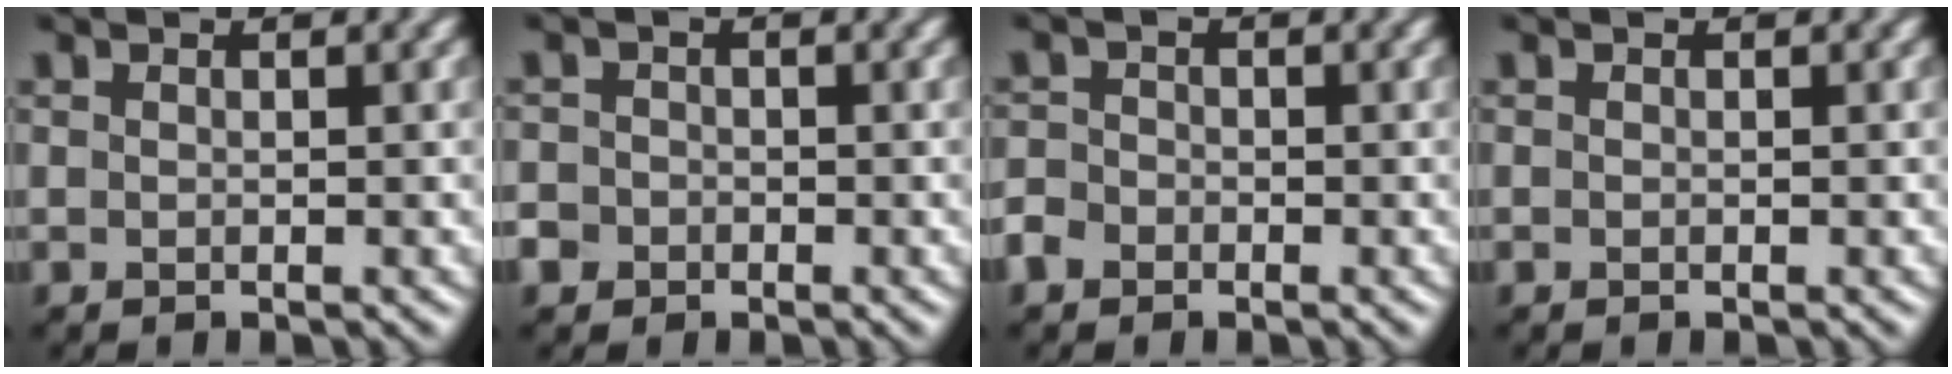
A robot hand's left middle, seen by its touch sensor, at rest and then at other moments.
{"total": 2.4, "force": [-1.1, 2.1, 0.6], "torque": [-0.001, 0.005, -0.028]}
{"total": 1.9, "force": [-1.1, 1.5, 0.5], "torque": [-0.002, 0.002, -0.026]}
{"total": 0.0}